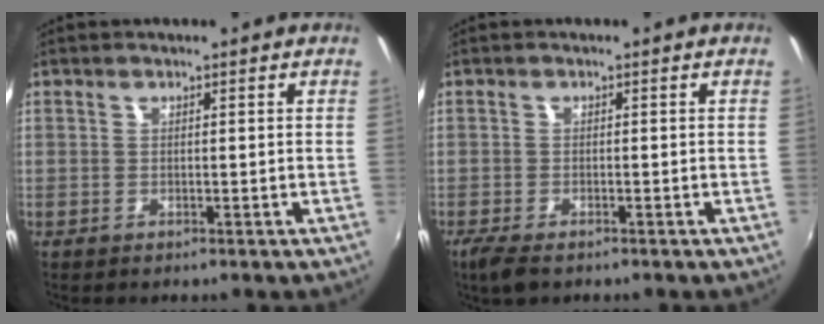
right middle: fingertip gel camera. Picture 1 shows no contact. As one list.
[{"total": 3.9, "force": [-2.8, 1.2, 2.5], "torque": [-0.056, -0.018, -0.049]}]